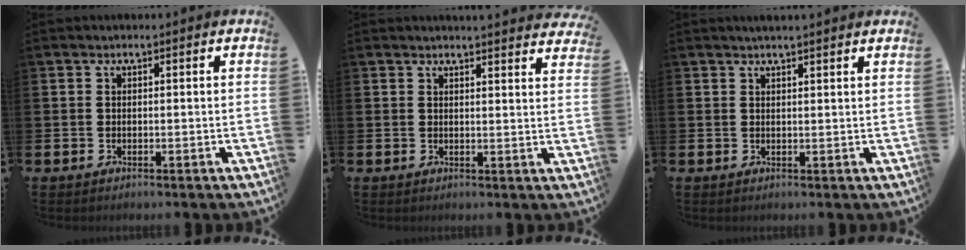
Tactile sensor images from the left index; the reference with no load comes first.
{"total": 2.8, "force": [2.8, -0.2, -0.1], "torque": [0.007, -0.018, 0.050]}
{"total": 1.9, "force": [1.8, -0.1, 0.5], "torque": [-0.002, -0.006, 0.031]}